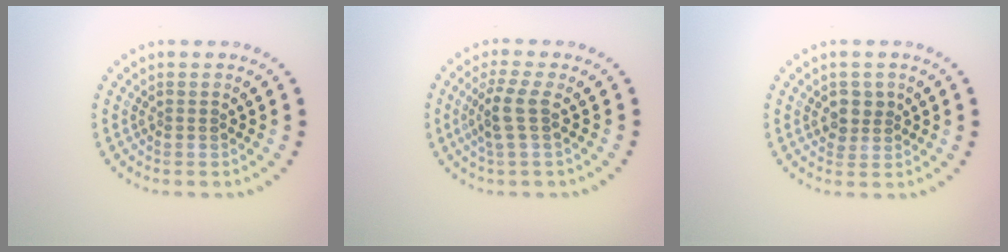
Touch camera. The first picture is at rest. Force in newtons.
{"total": 2.6, "press": 2.1, "slide": 1.6}
{"total": 1.9, "press": 1.7, "slide": 0.9}